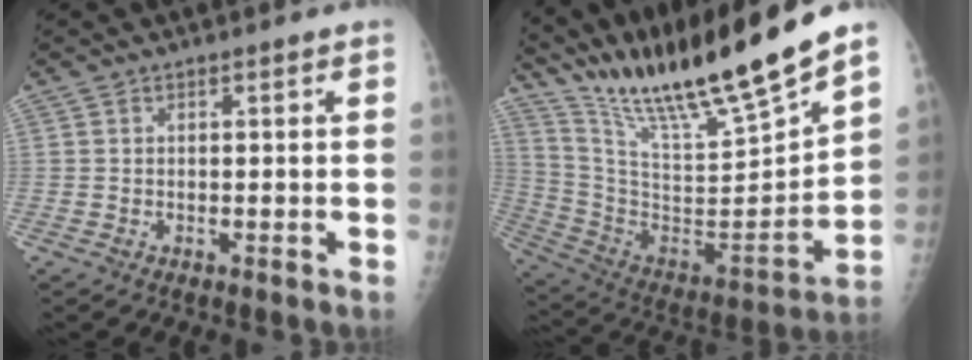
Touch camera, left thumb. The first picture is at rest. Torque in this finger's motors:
{"motor_torque": [1.50, 1.37, 1.41, -1.36, 0.11]}